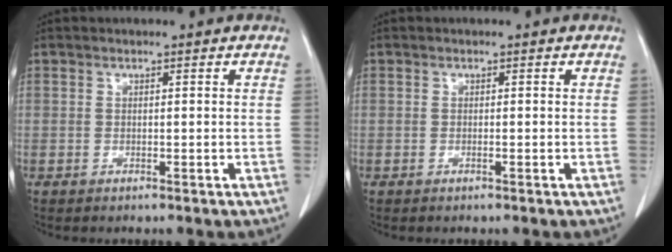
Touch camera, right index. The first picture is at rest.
{"total": 0.0}